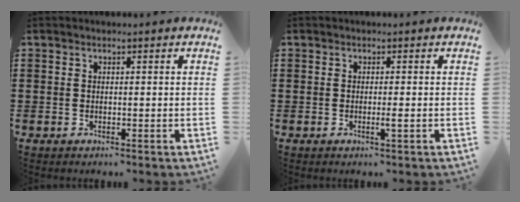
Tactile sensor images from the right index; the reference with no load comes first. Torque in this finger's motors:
{"motor_torque": [0.56, 0.10, 0.05, 0.04]}